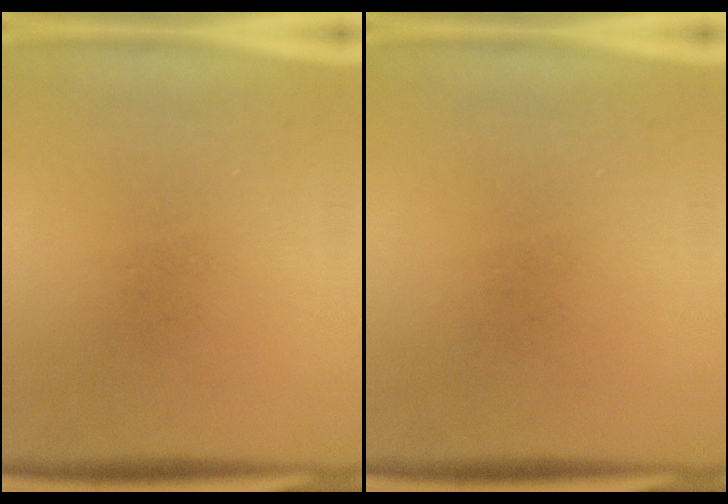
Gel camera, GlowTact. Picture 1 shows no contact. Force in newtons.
{"total": 0.0}